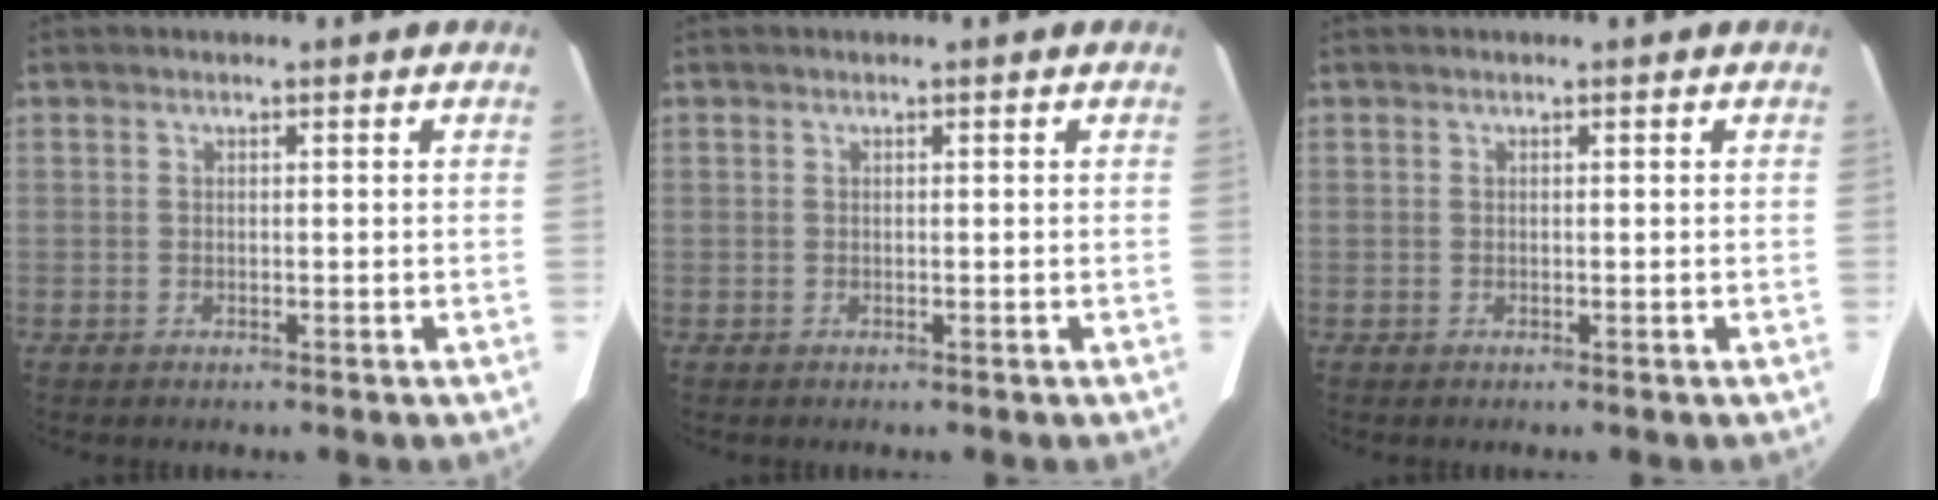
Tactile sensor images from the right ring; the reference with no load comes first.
{"total": 0.0}
{"total": 0.0}